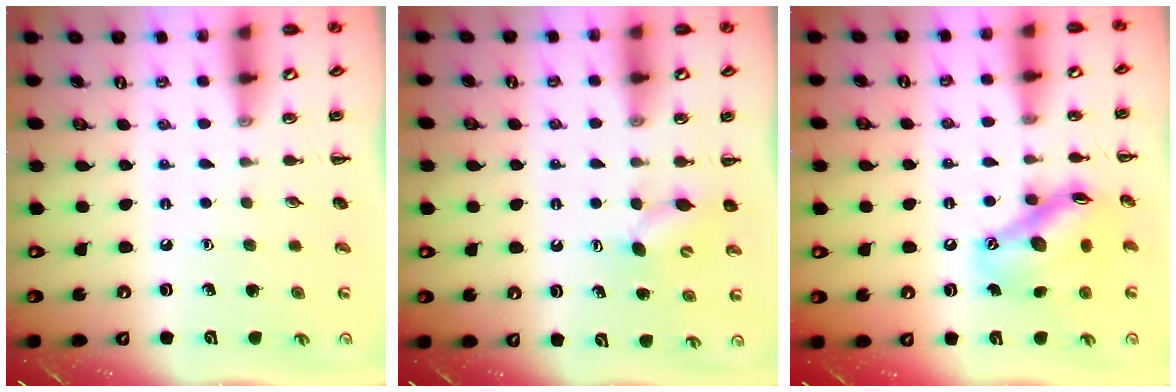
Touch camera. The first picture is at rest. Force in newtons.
{"total": 4.3, "press": 4.2, "slide": 0.8}
{"total": 13.5, "press": 13.1, "slide": 3.0}